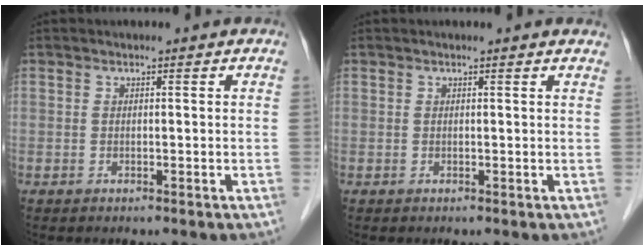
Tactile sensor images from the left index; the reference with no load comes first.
{"total": 4.8, "force": [4.6, 0.3, 1.1], "torque": [-0.009, -0.013, 0.024]}